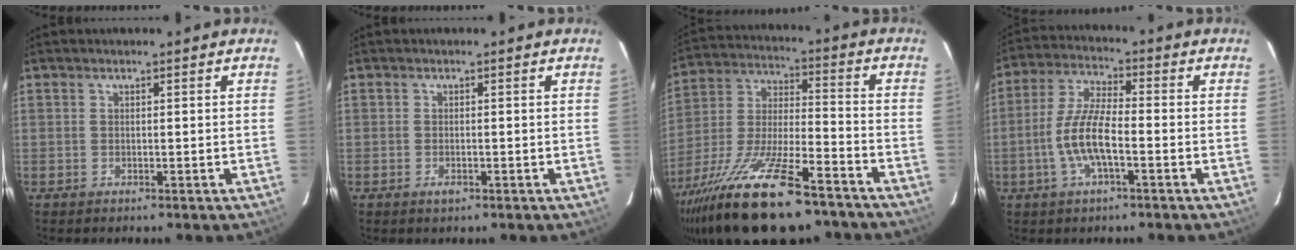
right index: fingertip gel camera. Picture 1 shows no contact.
{"total": 1.3, "force": [-0.7, 0.6, 1.0], "torque": [-0.019, -0.001, -0.011]}
{"total": 25.8, "force": [-18.2, 7.0, 16.8], "torque": [-0.329, -0.049, -0.303]}
{"total": 9.3, "force": [-2.9, 2.6, 8.5], "torque": [-0.179, 0.002, -0.057]}